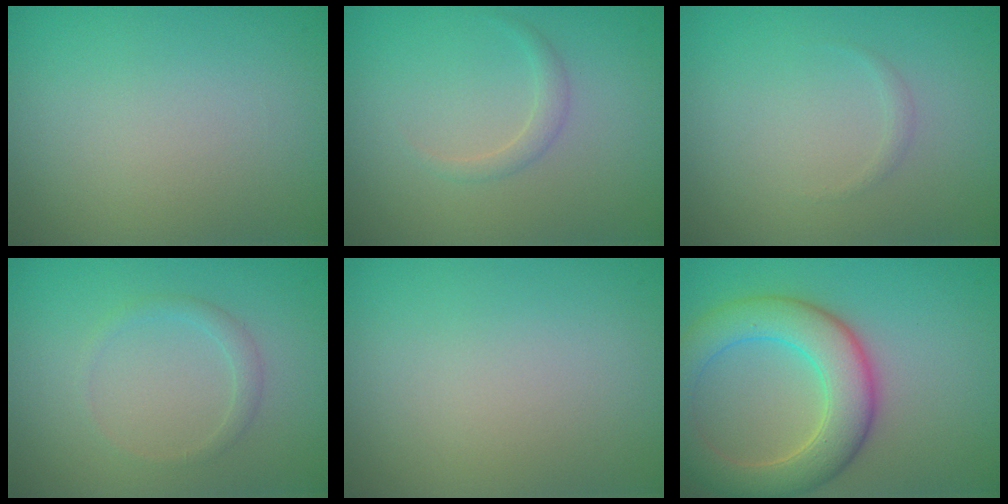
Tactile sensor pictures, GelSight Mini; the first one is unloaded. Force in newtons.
{"total": 0.7, "press": 0.7, "slide": 0.1}
{"total": 0.6, "press": 0.6, "slide": 0.0}
{"total": 1.3, "press": 1.3, "slide": 0.0}
{"total": 0.0}
{"total": 7.0, "press": 6.9, "slide": 0.3}